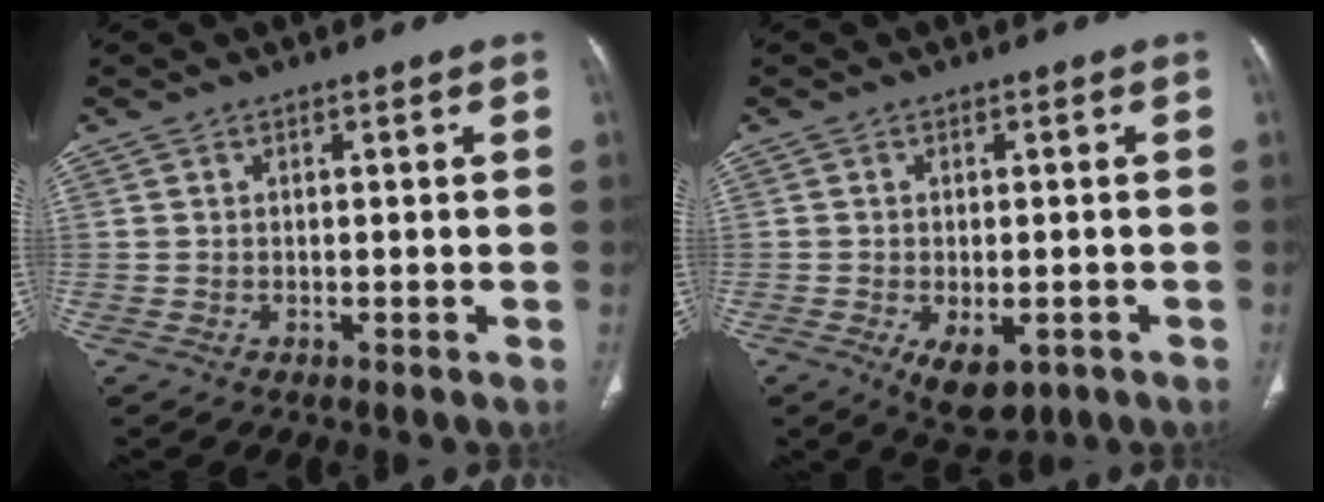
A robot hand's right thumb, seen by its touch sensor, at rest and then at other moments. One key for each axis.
{"total": 6.5, "fx": -2.6, "fy": 3.5, "fz": 4.9, "tx": -0.071, "ty": -0.001, "tz": -0.026}